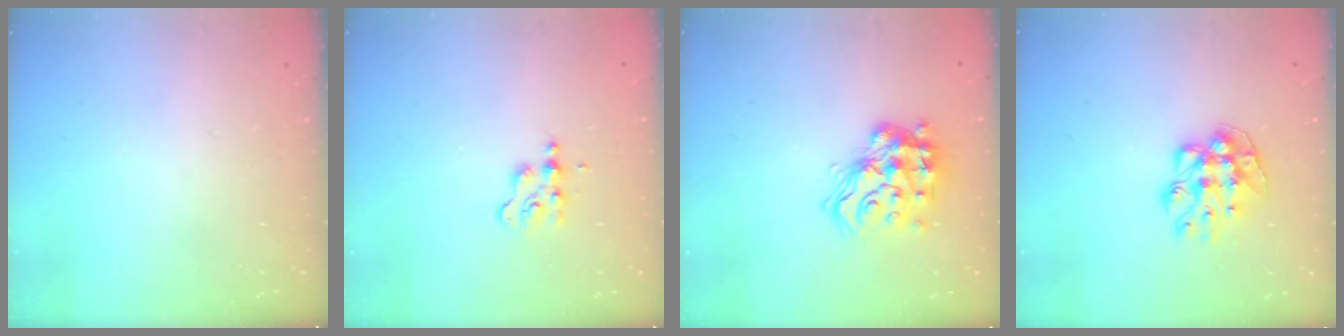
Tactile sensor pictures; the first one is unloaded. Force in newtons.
{"total": 2.7, "press": 2.6, "slide": 0.4}
{"total": 16.0, "press": 15.9, "slide": 1.8}
{"total": 10.1, "press": 10.1, "slide": 0.6}